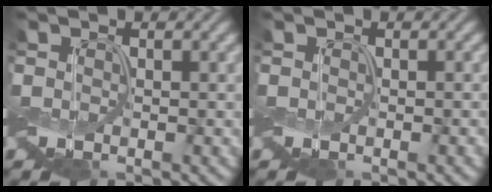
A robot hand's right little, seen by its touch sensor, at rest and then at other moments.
{"total": 0.7, "force": [-0.1, 0.1, 0.6], "torque": [-0.012, 0.002, -0.002]}